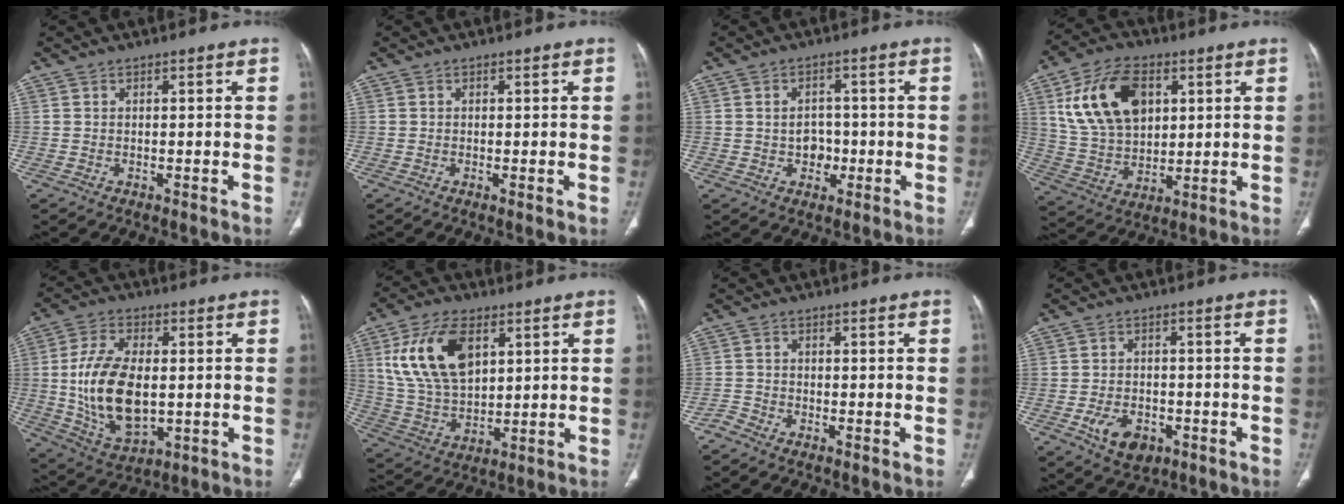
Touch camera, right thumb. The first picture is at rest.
{"total": 0.8, "force": [-0.2, 0.2, 0.7], "torque": [-0.019, -0.004, -0.004]}
{"total": 4.4, "force": [-0.8, 3.6, 2.4], "torque": [-0.013, 0.010, -0.010]}
{"total": 17.1, "force": [5.8, 10.9, 11.9], "torque": [-0.198, -0.010, 0.116]}
{"total": 16.4, "force": [-0.3, 9.1, 13.6], "torque": [-0.256, -0.008, 0.008]}
{"total": 16.4, "force": [5.8, 9.4, 12.1], "torque": [-0.217, -0.015, 0.120]}
{"total": 1.7, "force": [-1.7, 0.4, 0.2], "torque": [-0.005, -0.003, -0.039]}
{"total": 7.1, "force": [-2.9, 4.8, 4.4], "torque": [-0.065, 0.014, -0.039]}